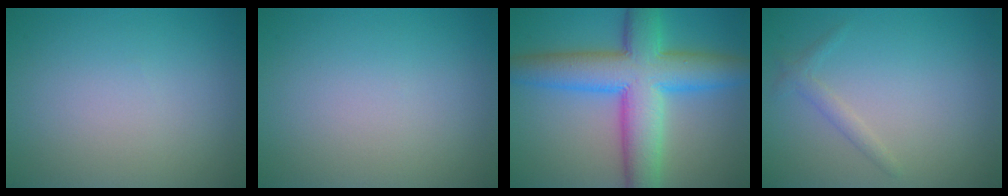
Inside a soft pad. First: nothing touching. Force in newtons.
{"total": 0.0}
{"total": 10.4, "press": 10.4, "slide": 0.3}
{"total": 1.2, "press": 1.2, "slide": 0.1}